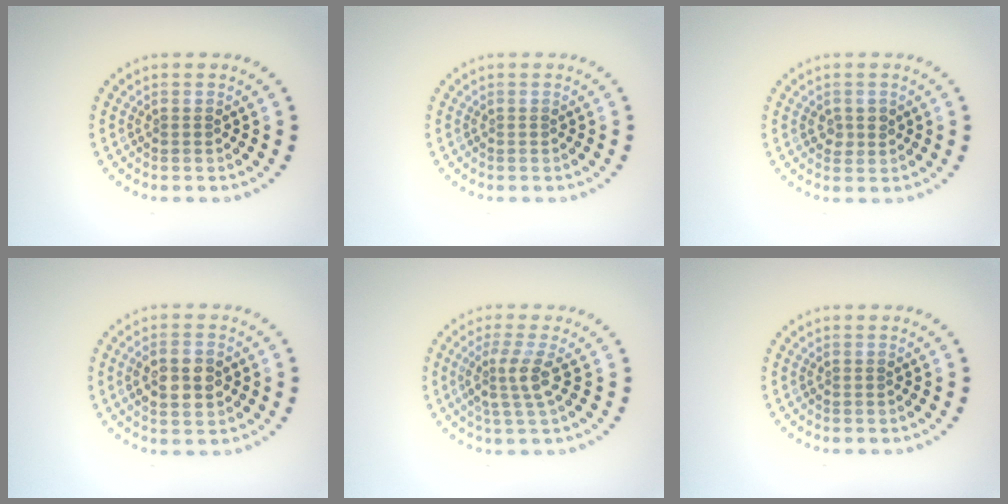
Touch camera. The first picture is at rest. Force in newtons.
{"total": 0.0}
{"total": 1.4, "press": 1.4, "slide": 0.3}
{"total": 3.8, "press": 3.8, "slide": 0.2}
{"total": 2.8, "press": 2.1, "slide": 1.8}
{"total": 0.0}